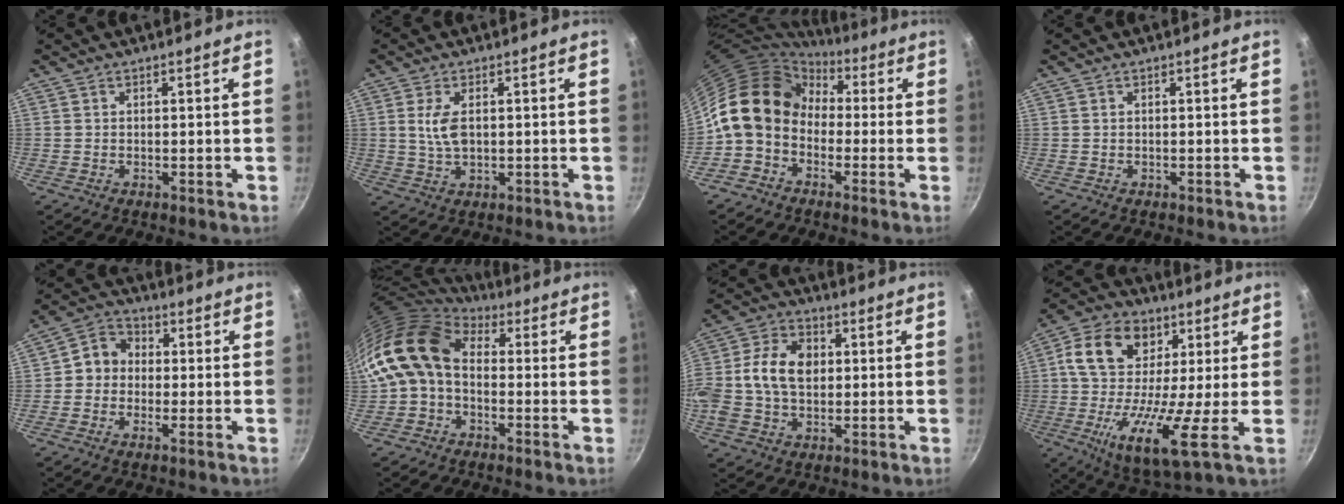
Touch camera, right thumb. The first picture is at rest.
{"total": 5.0, "force": [0.8, 2.7, 4.2], "torque": [-0.078, -0.002, 0.018]}
{"total": 13.6, "force": [0.0, 10.8, 8.2], "torque": [-0.111, 0.039, -0.026]}
{"total": 0.0}
{"total": 3.2, "force": [-0.4, 2.6, 1.8], "torque": [-0.025, 0.016, -0.024]}
{"total": 11.9, "force": [-0.1, 8.7, 8.1], "torque": [-0.133, 0.029, -0.024]}
{"total": 14.3, "force": [0.9, 10.4, 9.9], "torque": [-0.172, 0.019, -0.001]}
{"total": 18.6, "force": [1.7, 10.2, 15.4], "torque": [-0.260, -0.002, 0.001]}